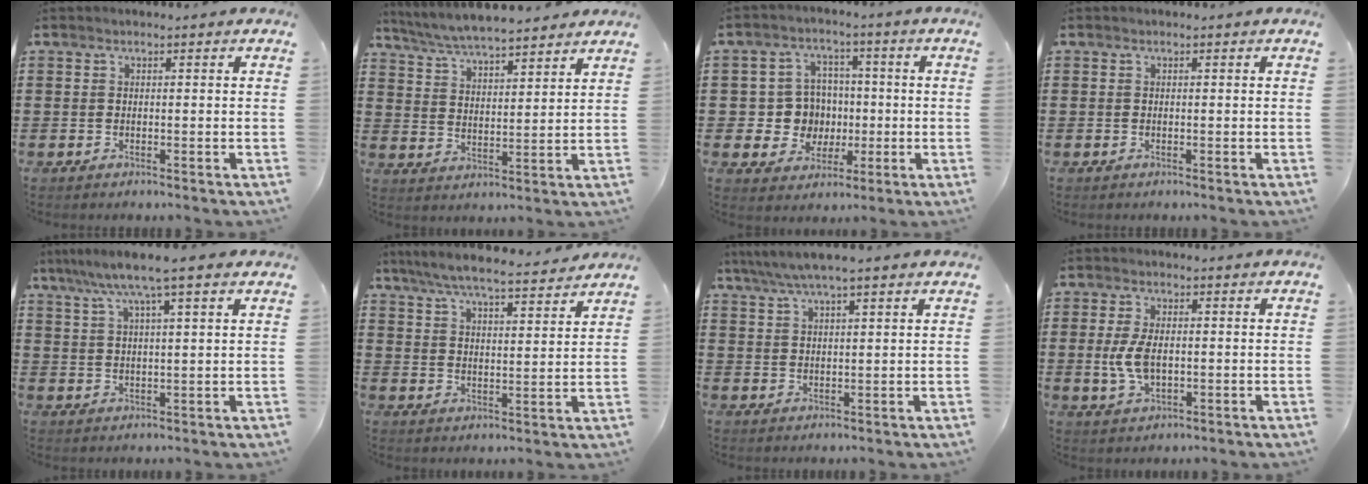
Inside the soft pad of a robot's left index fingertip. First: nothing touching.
{"total": 5.8, "force": [5.7, 0.3, 1.3], "torque": [-0.051, -0.026, 0.100]}
{"total": 7.6, "force": [0.0, 7.4, 2.0], "torque": [-0.062, 0.015, 0.007]}
{"total": 0.0}
{"total": 7.2, "force": [5.0, 0.4, 5.2], "torque": [-0.113, -0.006, 0.087]}
{"total": 6.4, "force": [5.9, 0.2, 2.5], "torque": [-0.070, -0.030, 0.102]}
{"total": 4.3, "force": [3.3, 0.2, 2.7], "torque": [-0.060, -0.004, 0.057]}
{"total": 5.4, "force": [-0.3, 2.9, 4.5], "torque": [-0.113, -0.003, -0.013]}